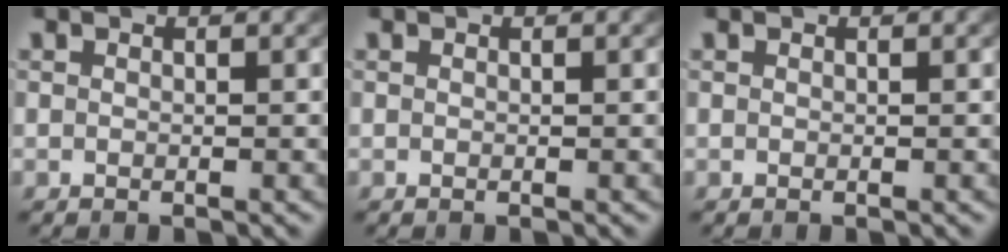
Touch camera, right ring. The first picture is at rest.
{"total": 0.0}
{"total": 0.0}